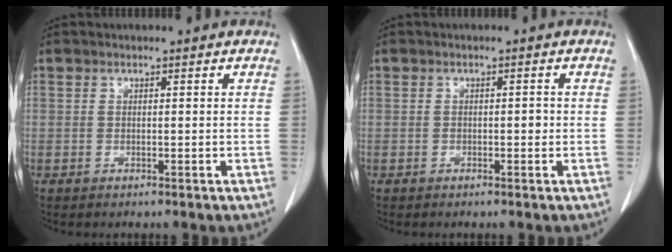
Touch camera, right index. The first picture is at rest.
{"total": 1.2, "force": [-0.2, 0.6, 1.0], "torque": [-0.015, 0.003, -0.002]}